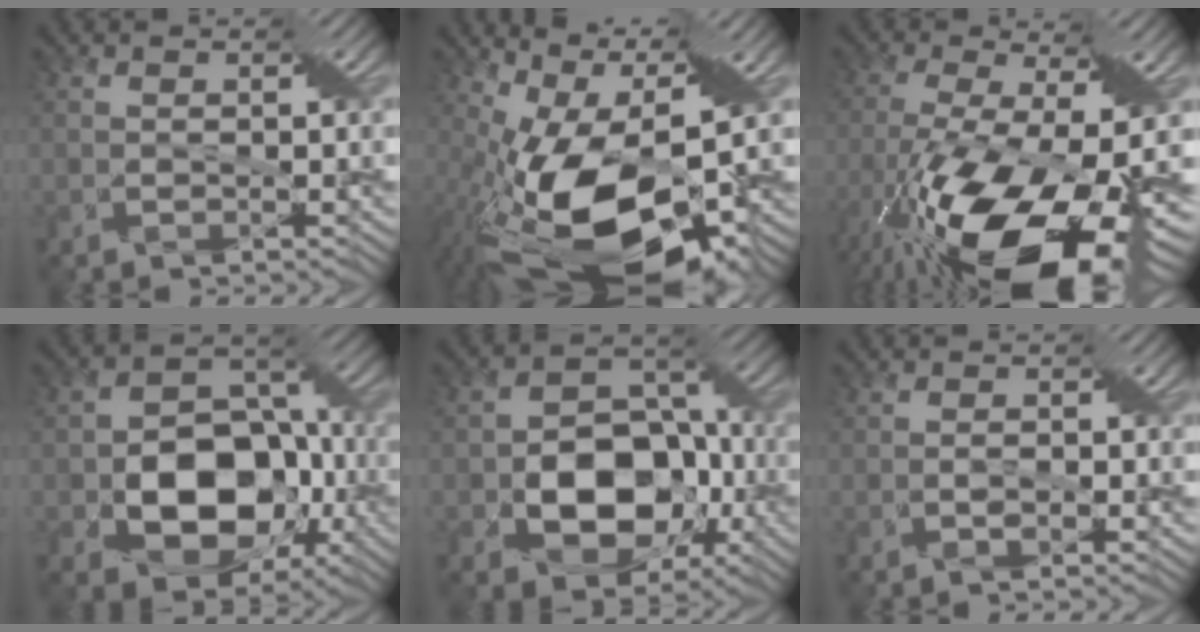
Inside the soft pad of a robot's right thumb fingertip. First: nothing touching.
{"total": 16.8, "force": [-2.7, 7.2, 14.9], "torque": [-0.290, -0.015, -0.037]}
{"total": 19.3, "force": [-8.5, 7.8, 15.5], "torque": [-0.328, -0.053, -0.129]}
{"total": 13.3, "force": [-3.1, 9.1, 9.1], "torque": [-0.150, -0.022, -0.058]}
{"total": 12.0, "force": [-3.0, 8.2, 8.3], "torque": [-0.140, -0.015, -0.058]}
{"total": 1.3, "force": [-0.6, 0.1, 1.1], "torque": [-0.019, -0.001, -0.012]}